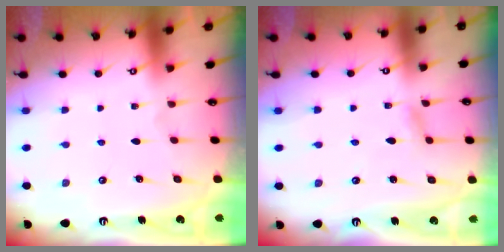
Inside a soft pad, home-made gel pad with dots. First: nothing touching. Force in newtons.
{"total": 4.5, "press": 4.5, "slide": 0.6}